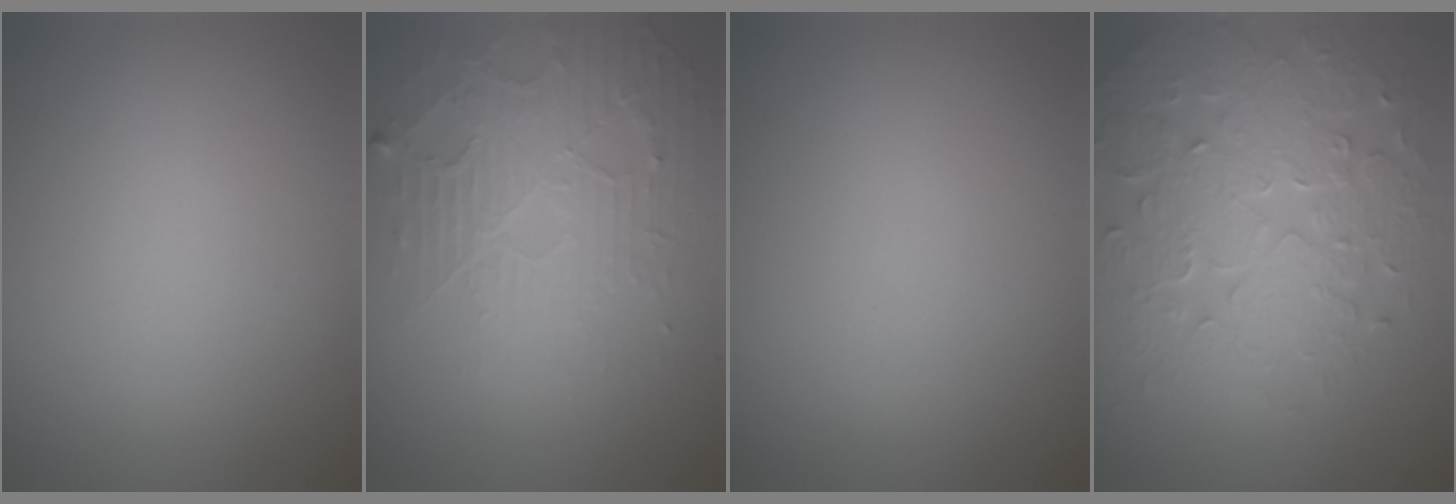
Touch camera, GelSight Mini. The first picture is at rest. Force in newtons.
{"total": 5.7, "press": 3.4, "slide": 4.6}
{"total": 0.0}
{"total": 8.1, "press": 5.8, "slide": 5.7}